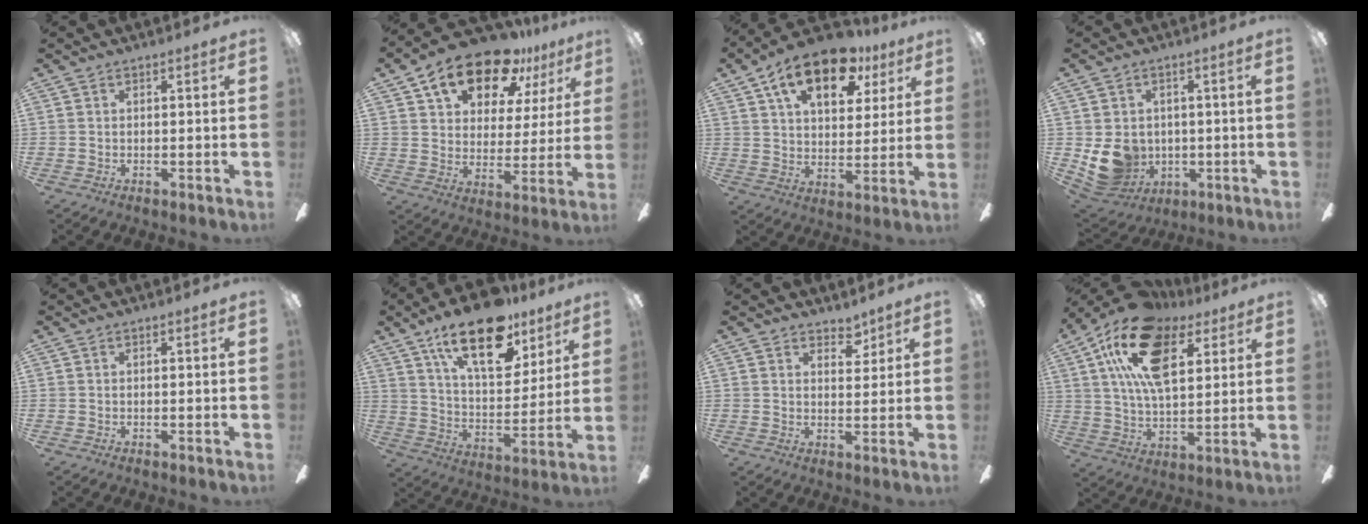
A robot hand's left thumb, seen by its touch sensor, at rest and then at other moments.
{"total": 17.1, "force": [11.7, 9.0, 8.7], "torque": [-0.142, -0.061, 0.205]}
{"total": 17.3, "force": [9.8, 8.8, 11.2], "torque": [-0.173, -0.031, 0.165]}
{"total": 9.4, "force": [-0.1, 8.6, 3.9], "torque": [-0.101, -0.009, 0.005]}
{"total": 0.0}
{"total": 22.6, "force": [14.4, 10.0, 14.3], "torque": [-0.231, -0.072, 0.247]}
{"total": 3.5, "force": [3.2, 1.2, 0.6], "torque": [0.005, -0.021, 0.056]}
{"total": 22.0, "force": [10.8, 11.3, 15.5], "torque": [-0.299, -0.024, 0.184]}